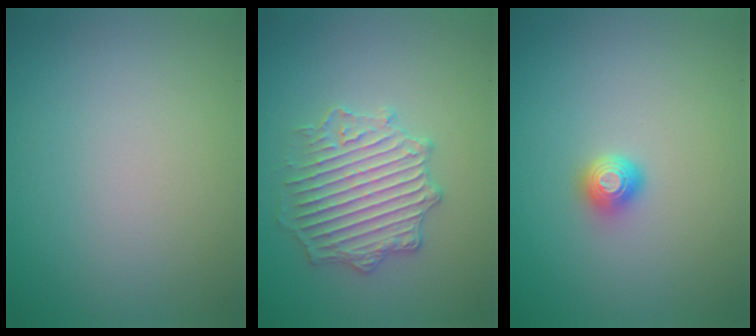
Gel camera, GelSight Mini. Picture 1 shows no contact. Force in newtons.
{"total": 4.1, "press": 4.1, "slide": 0.3}
{"total": 1.4, "press": 1.2, "slide": 0.7}